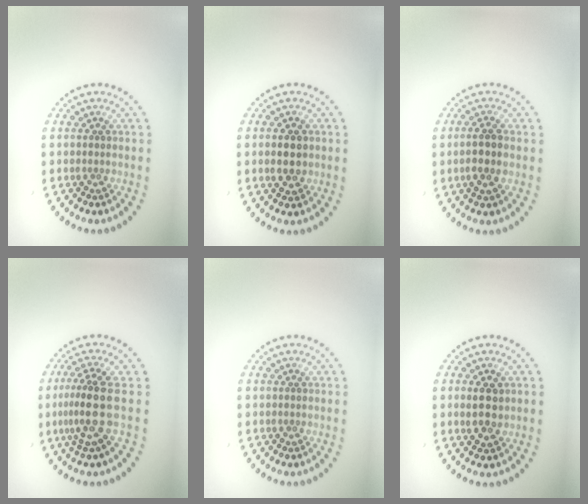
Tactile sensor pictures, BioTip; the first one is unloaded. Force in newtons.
{"total": 2.2, "press": 2.2, "slide": 0.1}
{"total": 2.4, "press": 2.3, "slide": 0.9}
{"total": 3.6, "press": 2.6, "slide": 2.5}
{"total": 0.0}
{"total": 2.6, "press": 2.5, "slide": 0.6}